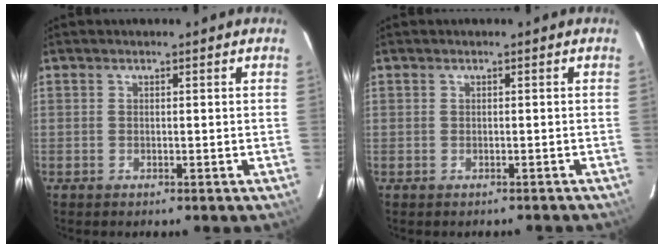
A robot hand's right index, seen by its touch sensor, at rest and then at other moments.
{"total": 1.1, "force": [-0.8, 0.9, 0.0], "torque": [0.002, 0.006, -0.004]}